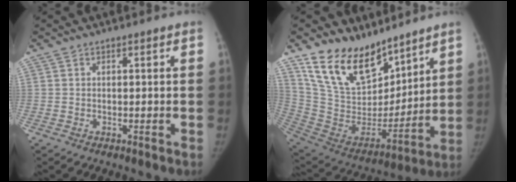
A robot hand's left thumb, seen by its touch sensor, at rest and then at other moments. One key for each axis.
{"total": 19.7, "fx": 15.0, "fy": 9.5, "fz": 8.6, "tx": -0.109, "ty": -0.085, "tz": 0.286}